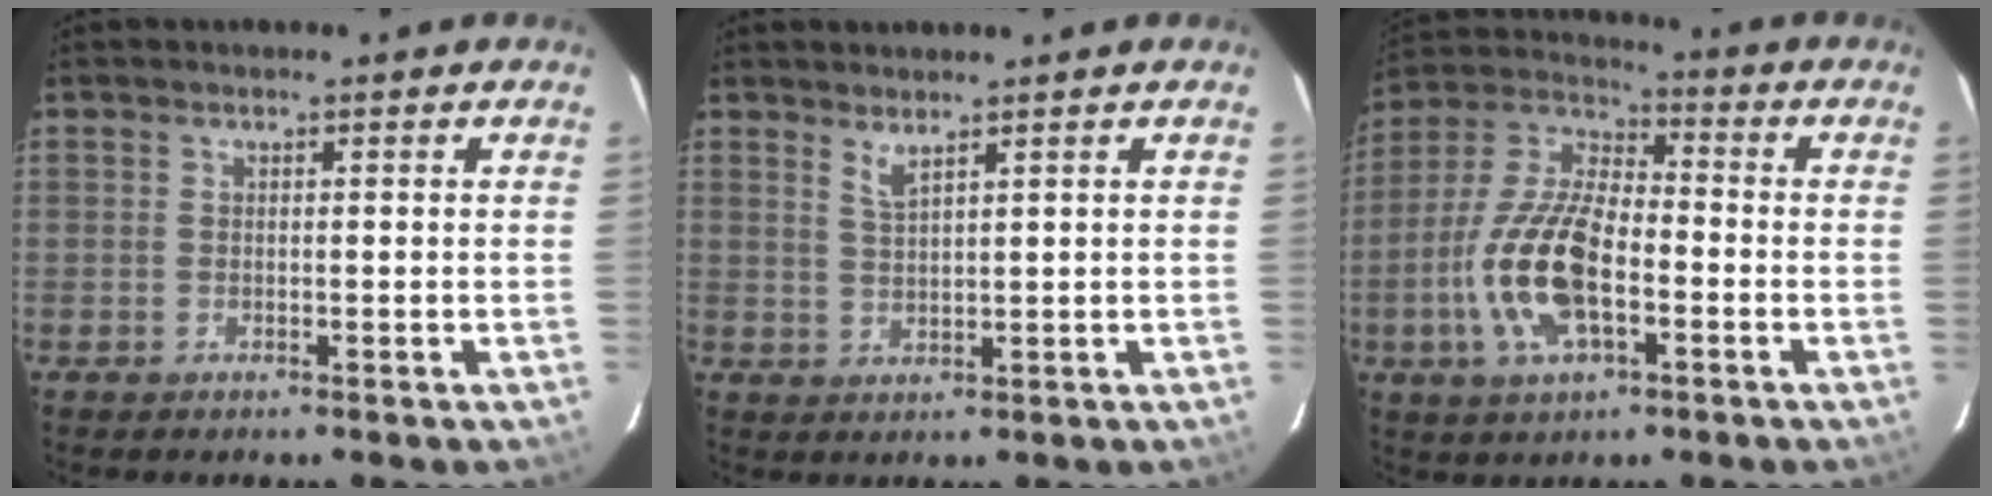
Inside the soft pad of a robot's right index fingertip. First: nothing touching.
{"total": 2.4, "force": [1.9, 0.0, 1.4], "torque": [-0.028, -0.003, 0.034]}
{"total": 15.9, "force": [-4.5, 7.0, 13.5], "torque": [-0.289, -0.001, -0.087]}